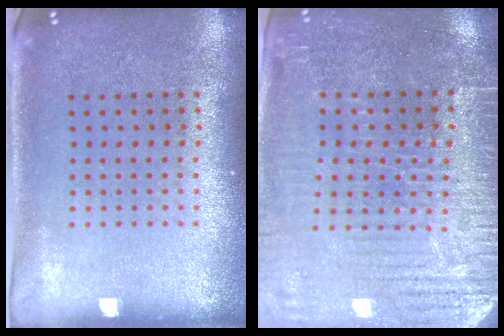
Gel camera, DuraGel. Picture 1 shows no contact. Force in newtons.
{"total": 3.5, "press": 3.3, "slide": 0.9}